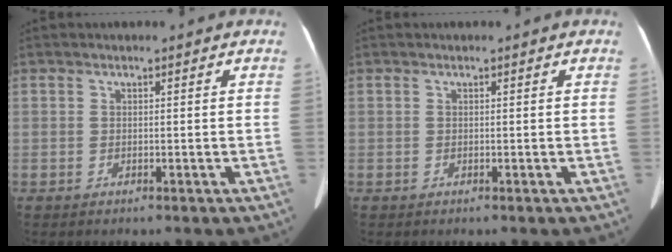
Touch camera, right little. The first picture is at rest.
{"total": 0.0}